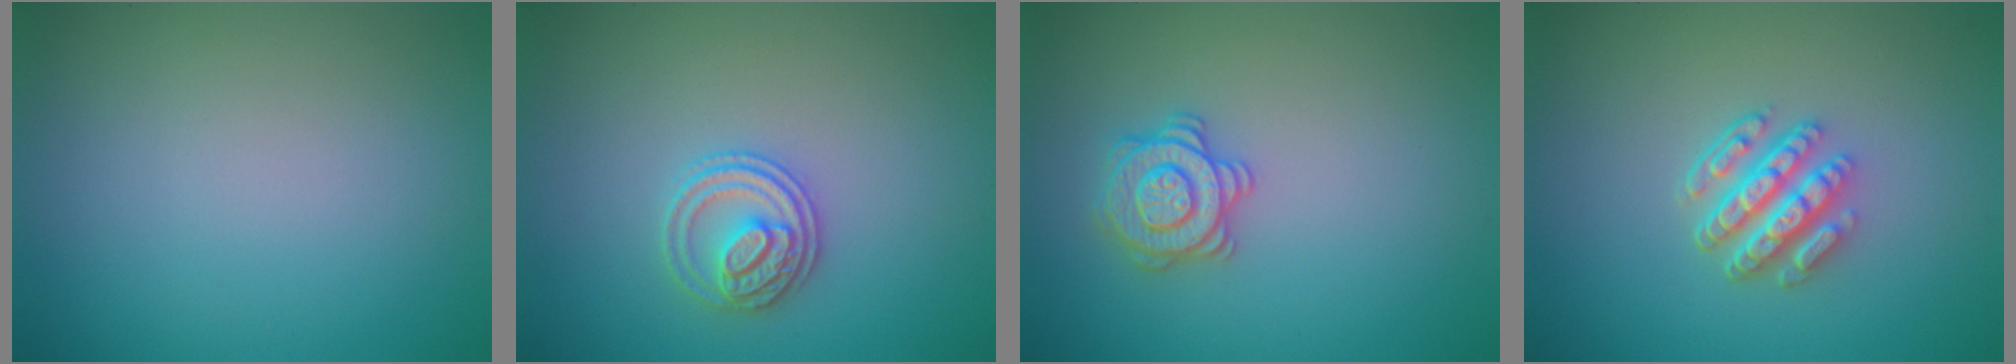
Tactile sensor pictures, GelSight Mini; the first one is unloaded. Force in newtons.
{"total": 2.7, "press": 2.7, "slide": 0.6}
{"total": 2.9, "press": 2.9, "slide": 0.1}
{"total": 4.6, "press": 3.4, "slide": 3.0}